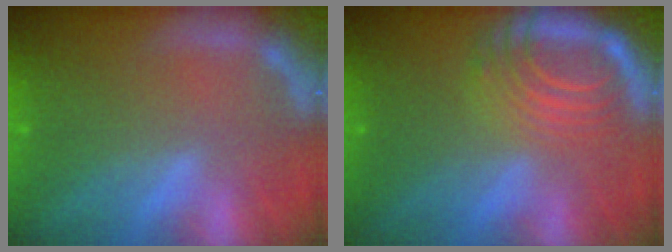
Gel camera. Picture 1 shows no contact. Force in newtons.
{"total": 8.1}